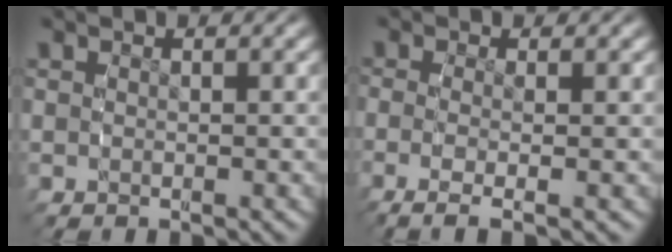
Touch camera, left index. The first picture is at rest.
{"total": 4.0, "force": [-2.1, 1.2, 3.2], "torque": [-0.078, -0.026, -0.020]}